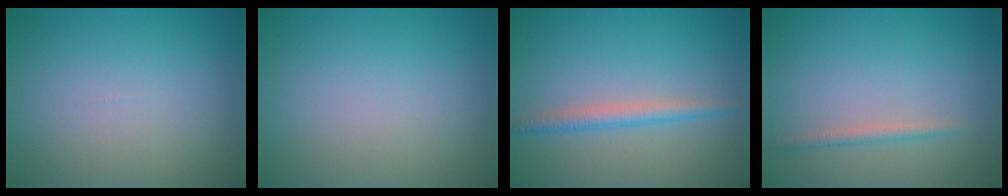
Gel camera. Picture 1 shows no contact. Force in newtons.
{"total": 0.0}
{"total": 2.1, "press": 2.1, "slide": 0.1}
{"total": 1.1, "press": 1.1, "slide": 0.1}